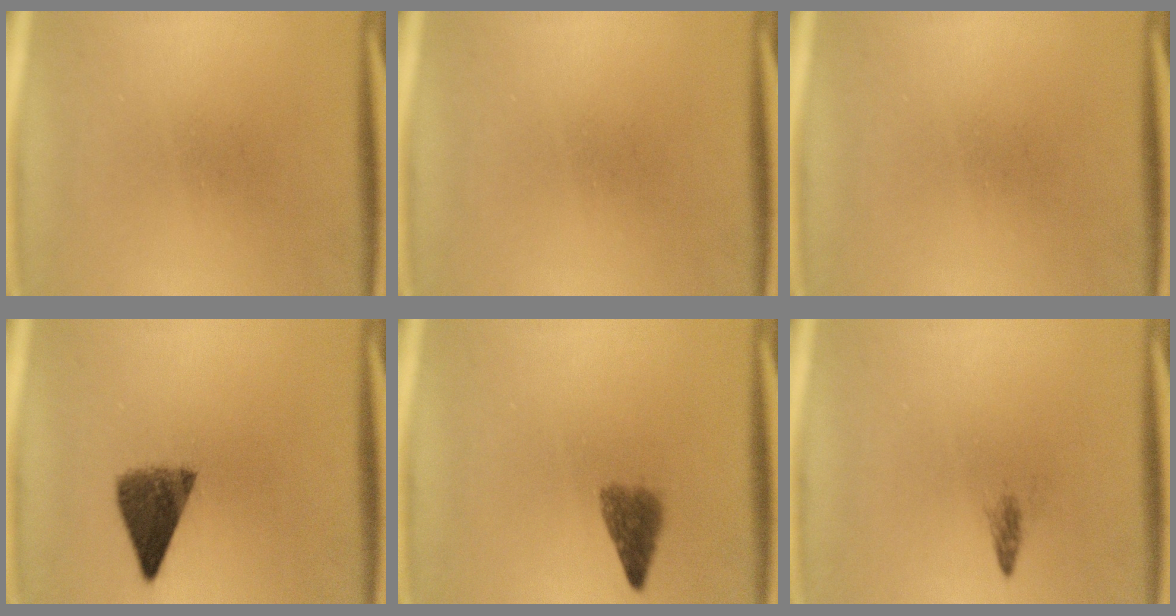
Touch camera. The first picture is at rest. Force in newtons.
{"total": 0.0}
{"total": 0.0}
{"total": 6.9}
{"total": 3.3}
{"total": 1.0}